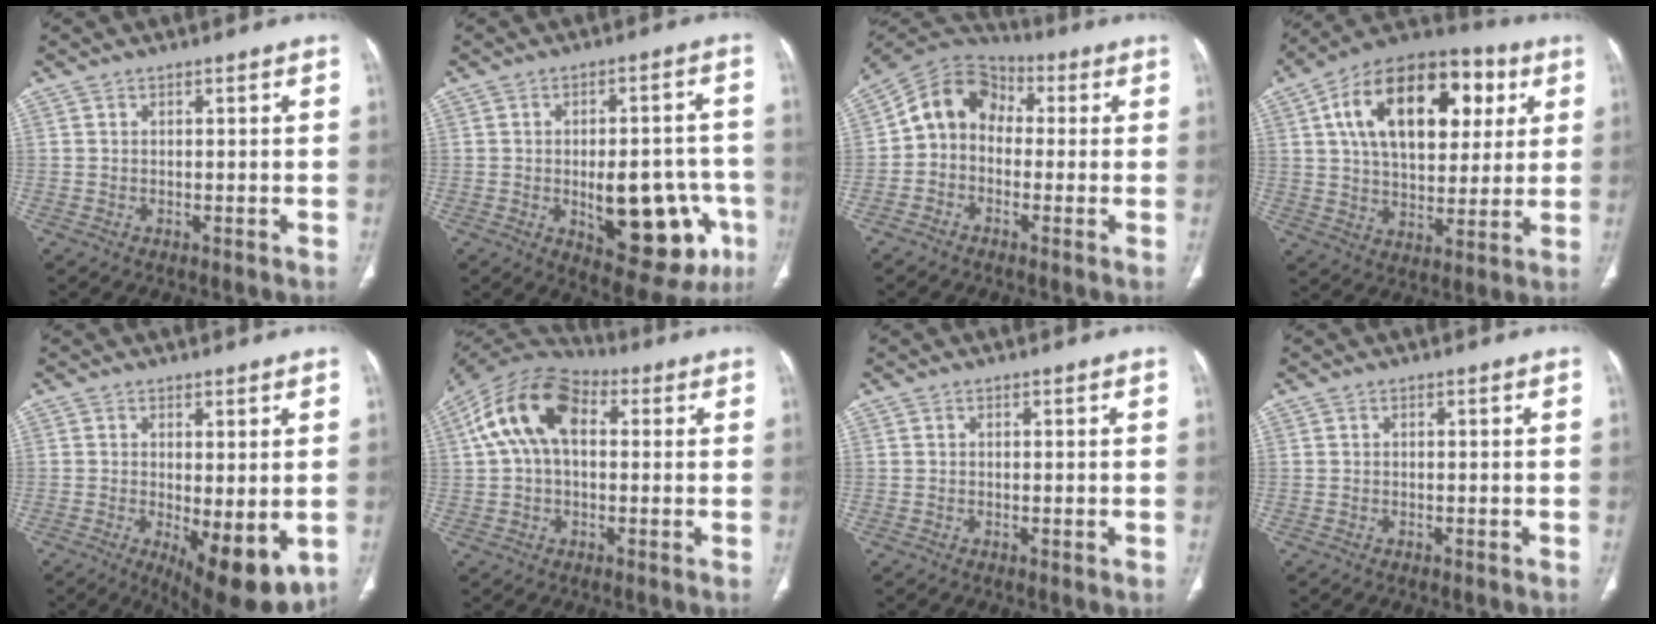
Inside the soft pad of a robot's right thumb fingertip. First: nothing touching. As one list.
[{"total": 18.5, "force": [-5.1, 8.6, 15.5], "torque": [-0.170, 0.022, -0.046]}, {"total": 10.2, "force": [-0.1, 8.3, 6.0], "torque": [-0.086, 0.040, -0.022]}, {"total": 24.9, "force": [7.6, 14.5, 18.7], "torque": [-0.276, 0.011, 0.114]}, {"total": 11.3, "force": [-2.6, 4.1, 10.2], "torque": [-0.141, -0.026, -0.024]}, {"total": 14.9, "force": [3.2, 9.1, 11.4], "torque": [-0.208, 0.039, 0.047]}, {"total": 0.5, "force": [-0.1, 0.1, 0.5], "torque": [-0.014, -0.004, -0.001]}, {"total": 0.0}]